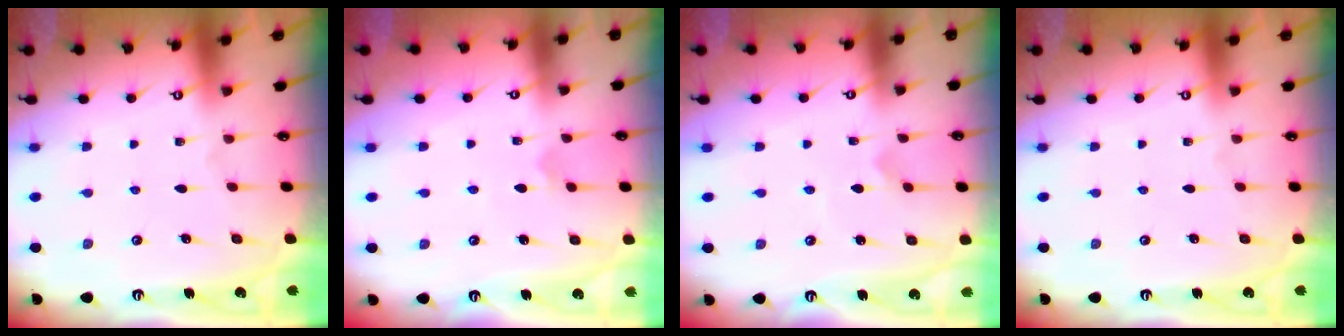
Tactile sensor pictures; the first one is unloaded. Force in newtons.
{"total": 2.9, "press": 2.9, "slide": 0.6}
{"total": 1.6, "press": 1.5, "slide": 0.5}
{"total": 0.0}